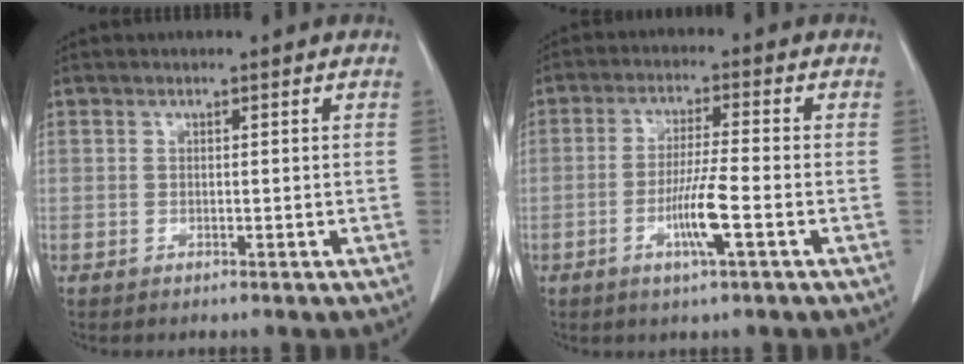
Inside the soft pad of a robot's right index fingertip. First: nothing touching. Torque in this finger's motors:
{"motor_torque": [0.90, -0.01, 0.57, 0.09]}